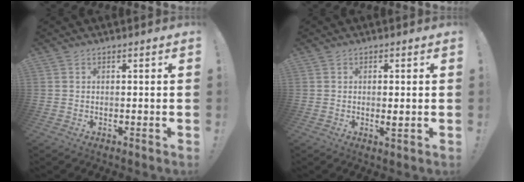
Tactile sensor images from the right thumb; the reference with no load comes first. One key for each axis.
{"total": 1.8, "fx": -0.1, "fy": 0.2, "fz": 1.8, "tx": -0.027, "ty": -0.002, "tz": -0.002}